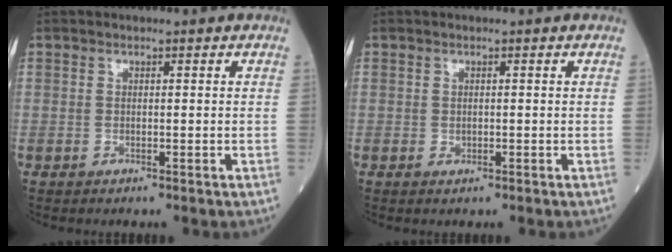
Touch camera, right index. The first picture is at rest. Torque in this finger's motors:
{"motor_torque": [0.22, 0.05, 0.06, 0.02]}